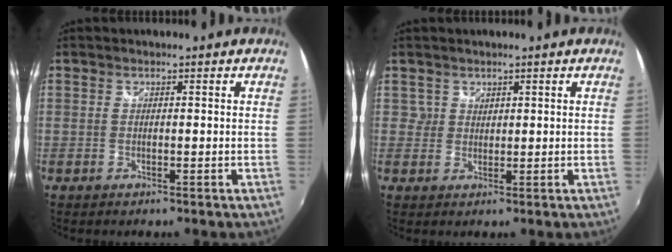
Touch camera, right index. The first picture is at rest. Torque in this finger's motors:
{"motor_torque": [-0.32, 0.19, -0.10, -0.01]}